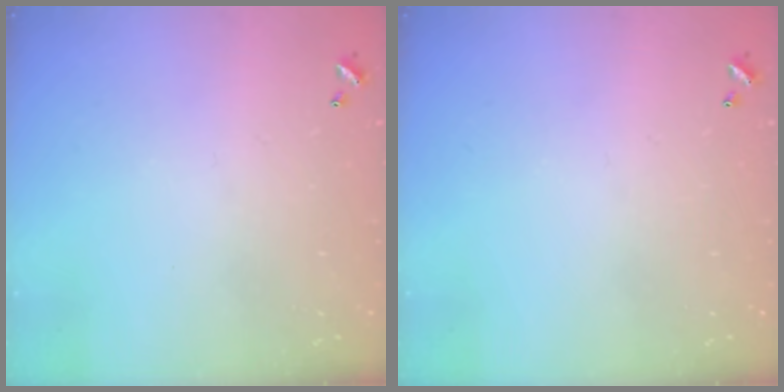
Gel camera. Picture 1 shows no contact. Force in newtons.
{"total": 0.0}